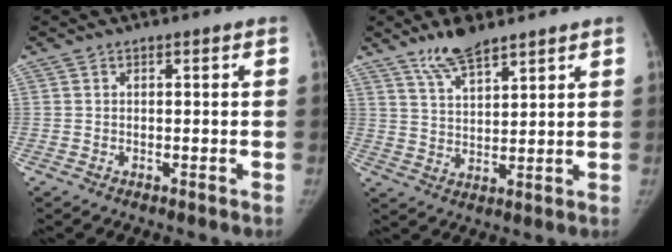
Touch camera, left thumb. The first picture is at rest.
{"total": 7.5, "force": [5.8, 2.2, 4.2], "torque": [-0.067, -0.032, 0.113]}